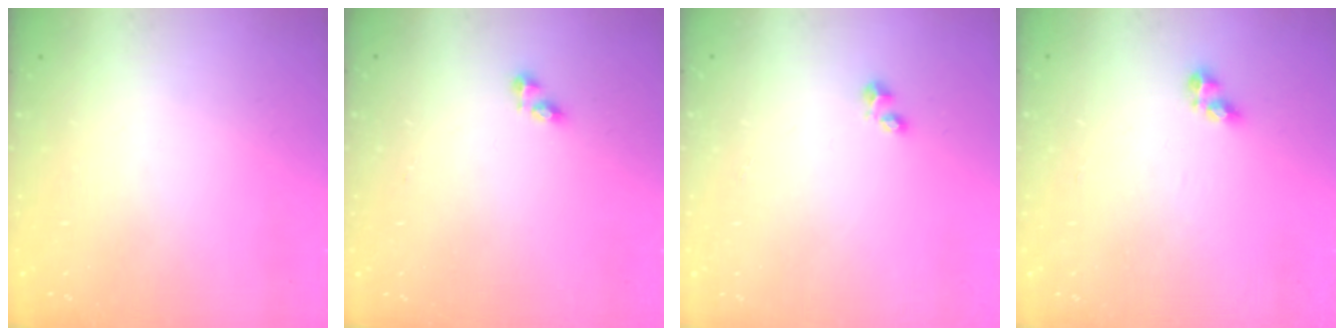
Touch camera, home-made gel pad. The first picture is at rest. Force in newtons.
{"total": 3.4, "press": 3.4, "slide": 0.4}
{"total": 1.7, "press": 1.6, "slide": 0.6}
{"total": 5.5, "press": 5.5, "slide": 0.6}